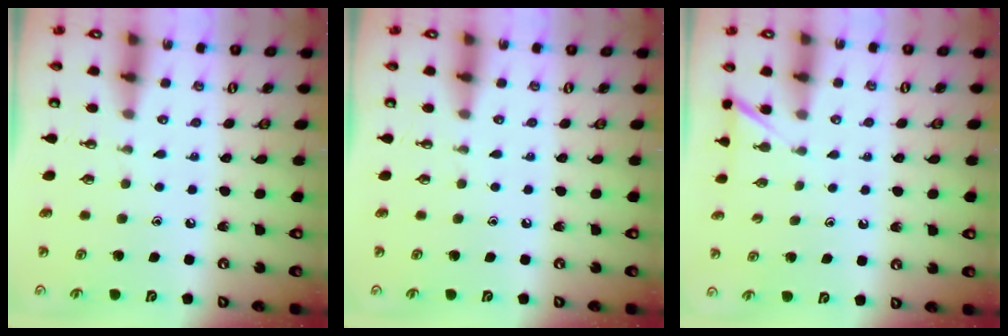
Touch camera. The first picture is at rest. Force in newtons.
{"total": 0.0}
{"total": 2.4, "press": 2.4, "slide": 0.2}